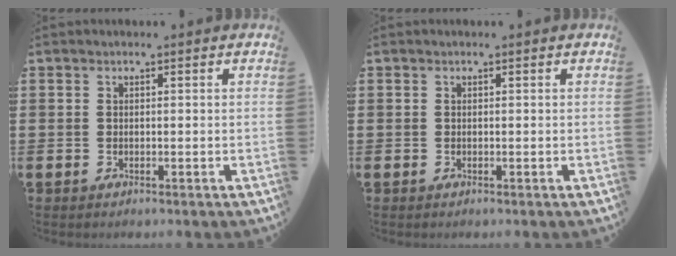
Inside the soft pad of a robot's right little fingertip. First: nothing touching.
{"total": 0.0}